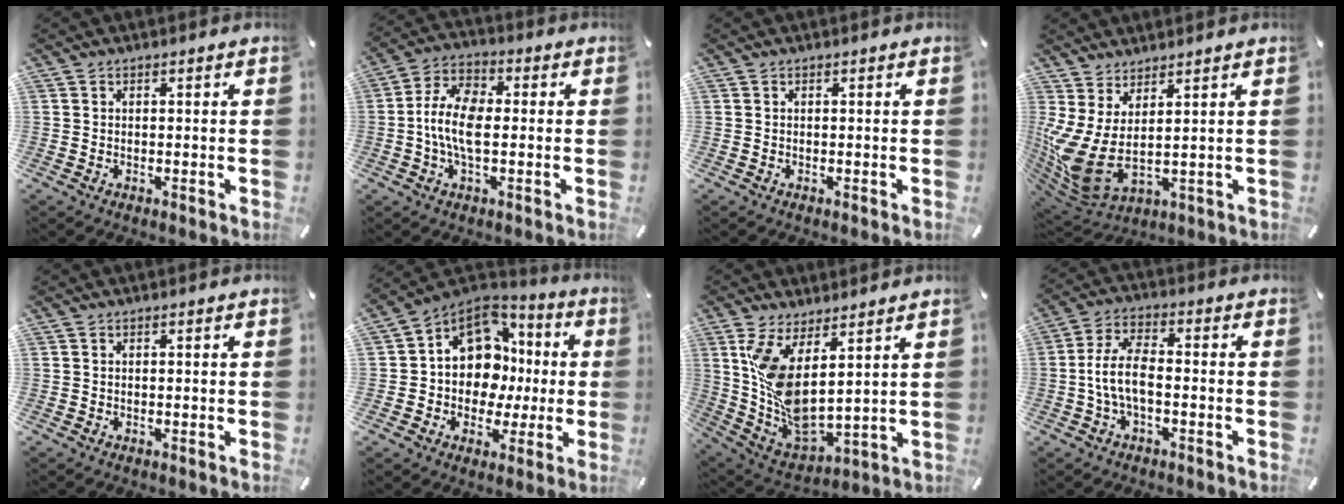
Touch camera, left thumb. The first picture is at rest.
{"total": 9.6, "force": [-1.2, 5.2, 7.9], "torque": [-0.171, 0.007, -0.023]}
{"total": 0.0}
{"total": 8.0, "force": [1.0, 3.6, 7.0], "torque": [-0.174, -0.047, 0.021]}
{"total": 0.0}
{"total": 13.2, "force": [1.0, 11.6, 6.2], "torque": [-0.118, -0.015, 0.026]}
{"total": 11.3, "force": [4.9, 4.8, 8.9], "torque": [-0.200, -0.054, 0.097]}
{"total": 8.2, "force": [-1.9, 3.8, 7.0], "torque": [-0.151, 0.004, -0.038]}